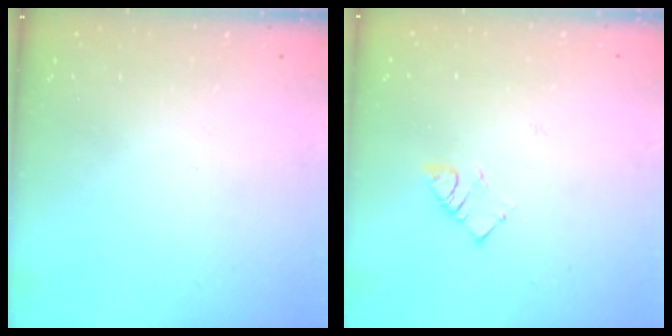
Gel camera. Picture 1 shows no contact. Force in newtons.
{"total": 3.6, "press": 3.5, "slide": 0.5}